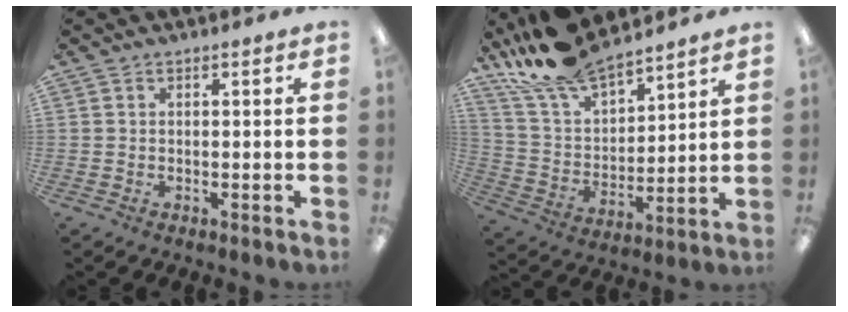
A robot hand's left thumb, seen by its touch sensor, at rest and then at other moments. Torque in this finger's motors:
{"motor_torque": [2.63, -0.04, 1.27, -1.50, 0.43]}